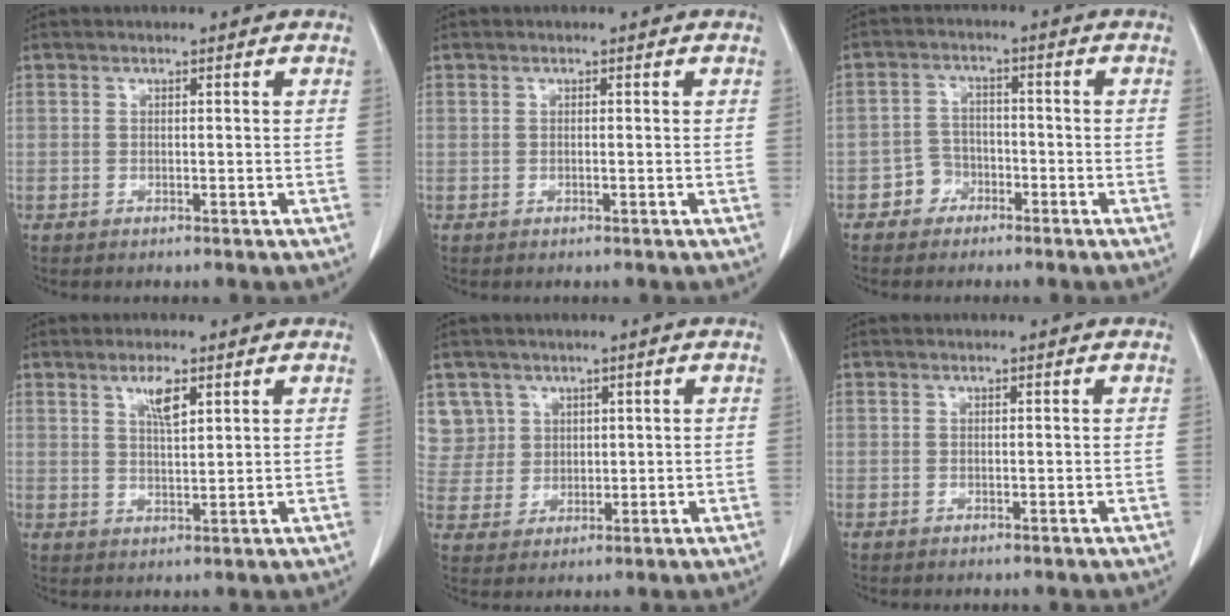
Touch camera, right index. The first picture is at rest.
{"total": 0.0}
{"total": 3.6, "force": [-2.2, 2.8, 0.5], "torque": [-0.004, 0.014, -0.043]}
{"total": 3.8, "force": [2.0, 0.8, 3.1], "torque": [-0.058, 0.000, 0.038]}
{"total": 6.3, "force": [3.1, 5.4, -0.4], "torque": [0.016, 0.011, 0.070]}
{"total": 0.0}